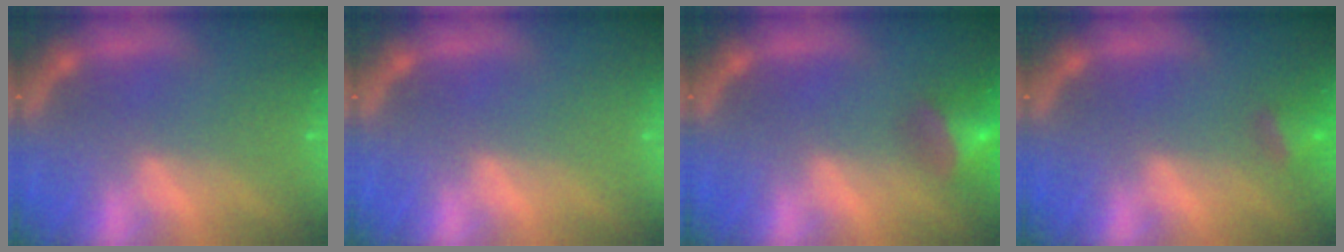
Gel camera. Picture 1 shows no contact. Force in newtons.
{"total": 0.0}
{"total": 5.0}
{"total": 2.4}